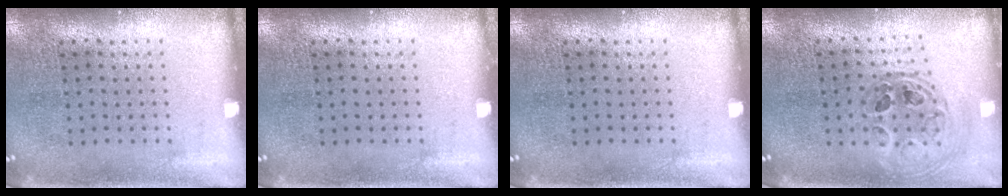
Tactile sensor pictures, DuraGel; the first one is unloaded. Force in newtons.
{"total": 0.0}
{"total": 0.0}
{"total": 1.0, "press": 0.9, "slide": 0.3}